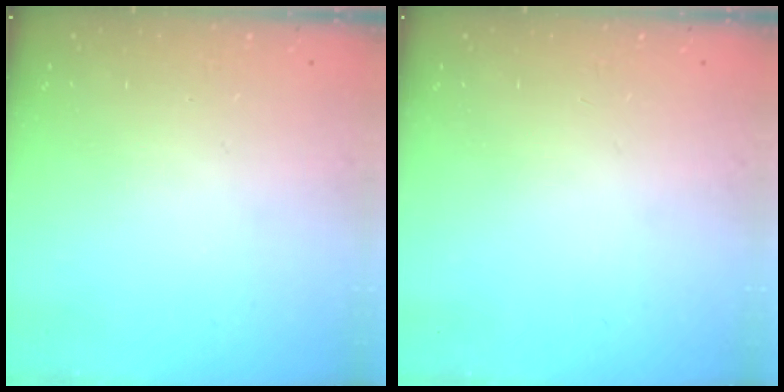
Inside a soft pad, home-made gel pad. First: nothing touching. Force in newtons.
{"total": 0.0}